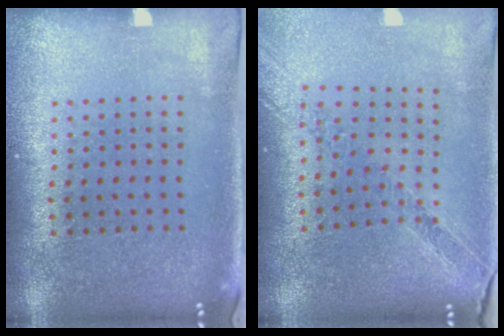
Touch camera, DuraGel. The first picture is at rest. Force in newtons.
{"total": 1.1, "press": 1.1, "slide": 0.2}